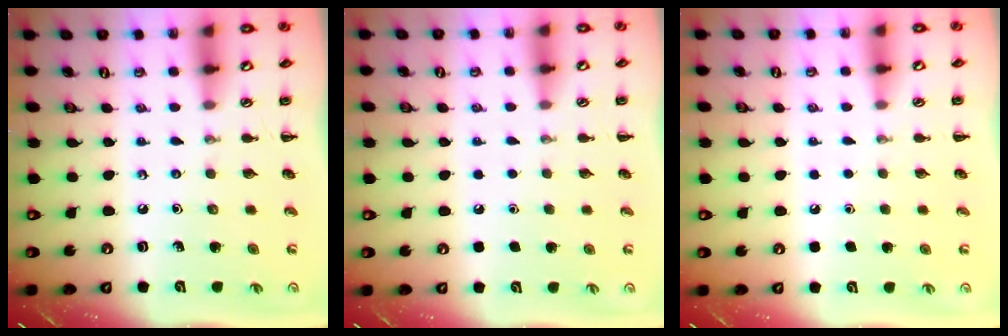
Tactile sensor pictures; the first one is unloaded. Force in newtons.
{"total": 1.6, "press": 1.6, "slide": 0.1}
{"total": 1.6, "press": 1.5, "slide": 0.1}